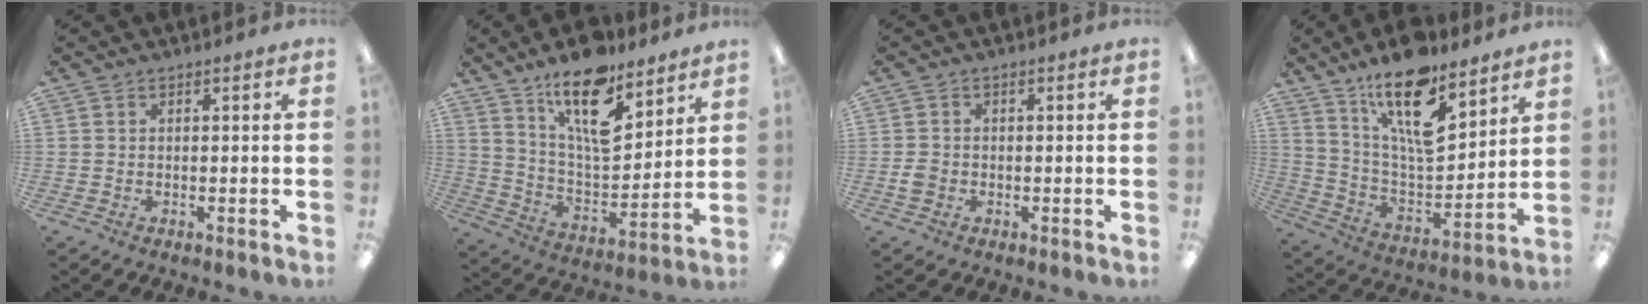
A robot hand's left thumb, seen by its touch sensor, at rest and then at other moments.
{"total": 17.4, "force": [11.9, 7.0, 10.6], "torque": [-0.170, -0.072, 0.204]}
{"total": 2.0, "force": [-0.5, 1.7, 1.0], "torque": [-0.017, 0.004, -0.010]}
{"total": 19.4, "force": [12.6, 7.6, 12.7], "torque": [-0.213, -0.077, 0.217]}